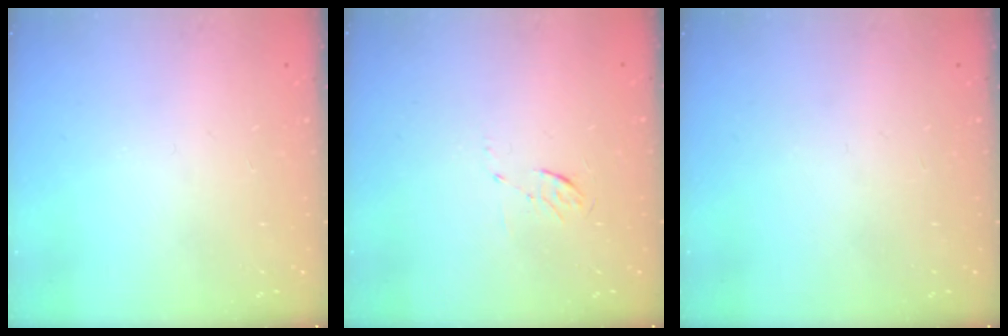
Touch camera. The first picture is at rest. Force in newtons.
{"total": 4.0, "press": 3.7, "slide": 1.3}
{"total": 0.0}